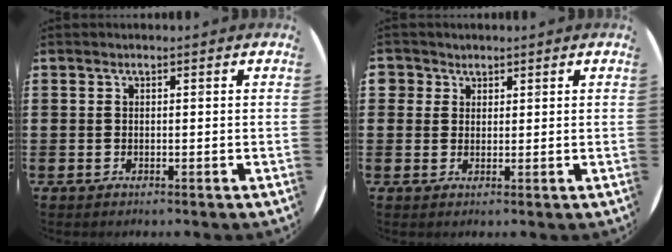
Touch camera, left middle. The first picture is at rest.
{"total": 2.0, "force": [1.4, 1.4, 0.0], "torque": [0.012, 0.000, 0.023]}